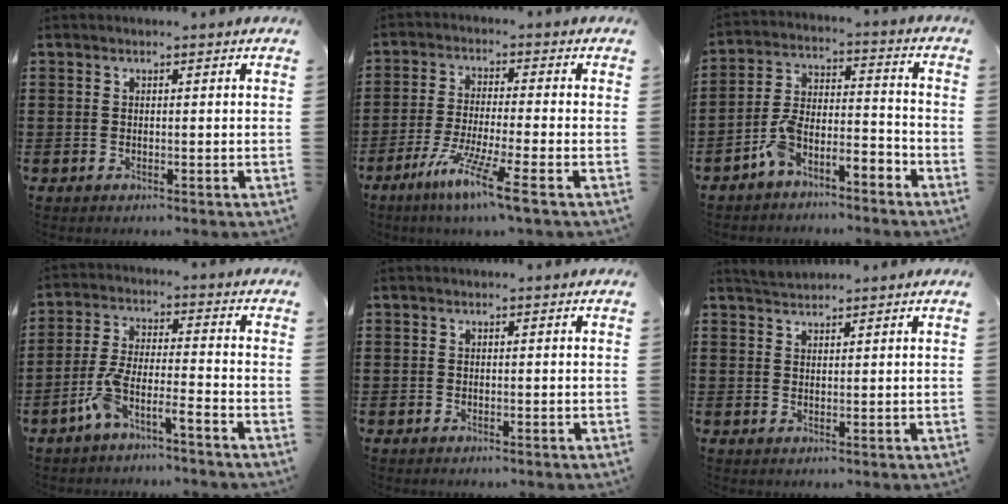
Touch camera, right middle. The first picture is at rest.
{"total": 7.7, "force": [-5.3, -0.2, 5.7], "torque": [-0.117, -0.015, -0.102]}
{"total": 5.8, "force": [-5.3, 1.1, 1.9], "torque": [-0.047, 0.003, -0.112]}
{"total": 5.8, "force": [-4.5, 0.3, 3.6], "torque": [-0.089, -0.009, -0.093]}
{"total": 0.0}
{"total": 1.9, "force": [1.9, 0.2, 0.1], "torque": [-0.008, 0.004, 0.038]}